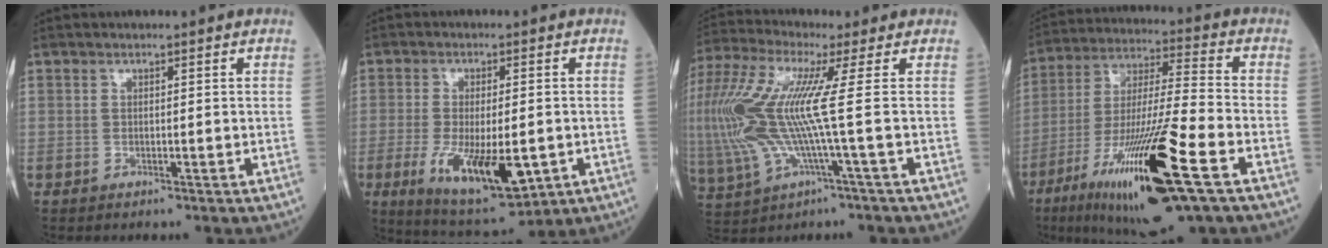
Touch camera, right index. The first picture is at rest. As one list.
[{"total": 13.2, "force": [-3.8, 4.1, 12.0], "torque": [-0.204, -0.030, -0.051]}, {"total": 16.7, "force": [0.5, 2.1, 16.6], "torque": [-0.400, 0.010, 0.004]}, {"total": 22.8, "force": [-10.5, 2.1, 20.2], "torque": [-0.376, -0.044, -0.182]}]